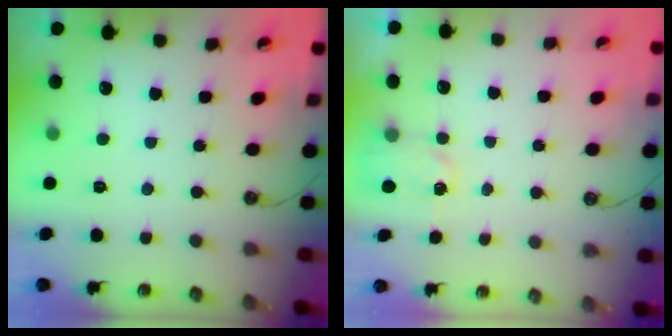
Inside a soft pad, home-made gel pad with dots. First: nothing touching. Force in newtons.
{"total": 2.9, "press": 2.9, "slide": 0.4}